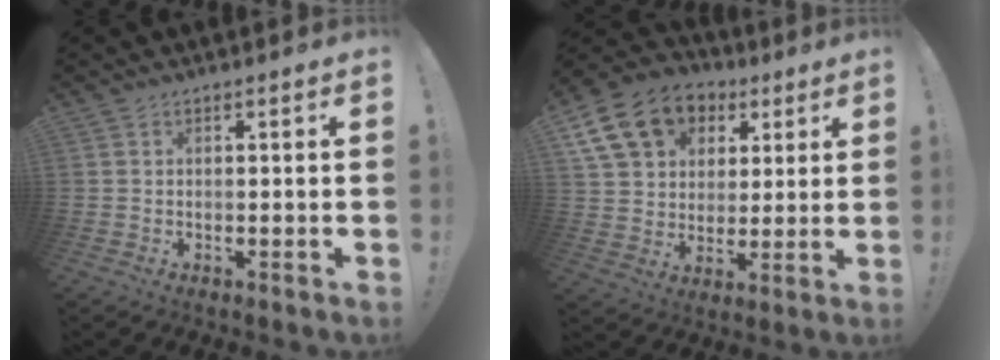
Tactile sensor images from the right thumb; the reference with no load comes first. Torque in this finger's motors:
{"motor_torque": [1.74, 2.04, 0.64, 0.11, 0.09]}